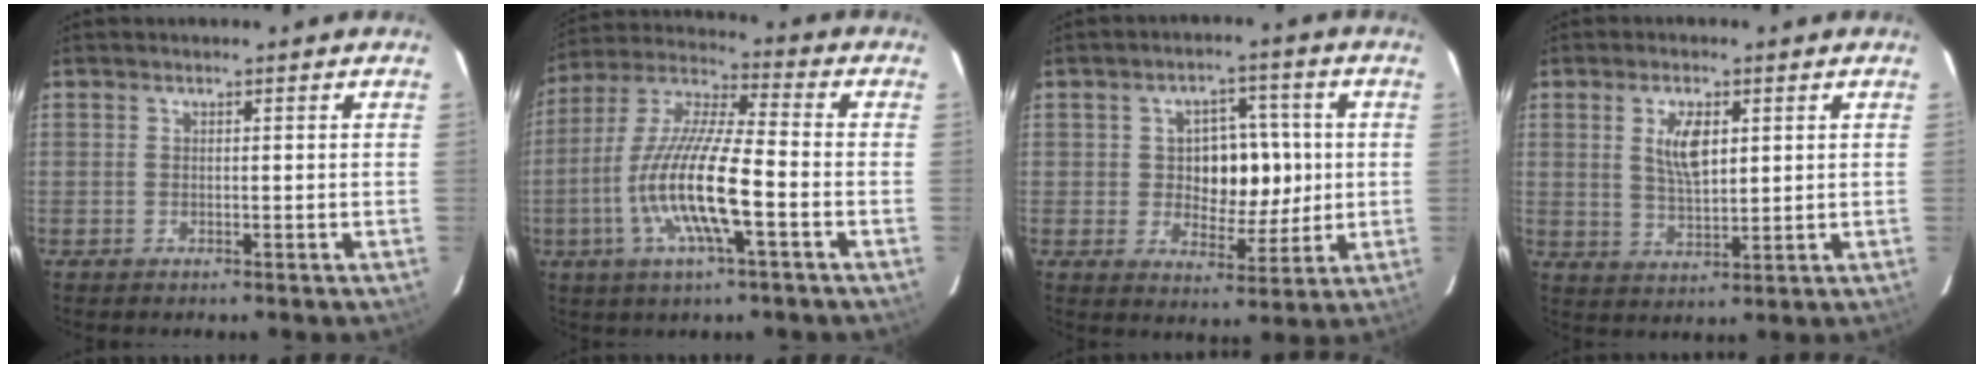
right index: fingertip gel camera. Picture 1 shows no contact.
{"total": 15.2, "force": [-4.8, 2.5, 14.2], "torque": [-0.285, -0.009, -0.096]}
{"total": 9.2, "force": [0.4, 6.7, 6.3], "torque": [-0.107, 0.009, 0.013]}
{"total": 6.3, "force": [2.0, 2.9, 5.3], "torque": [-0.094, 0.002, 0.041]}